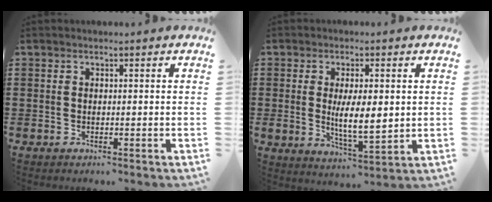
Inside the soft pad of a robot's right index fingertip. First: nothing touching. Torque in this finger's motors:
{"motor_torque": [0.83, -0.61, 0.61, 0.17]}